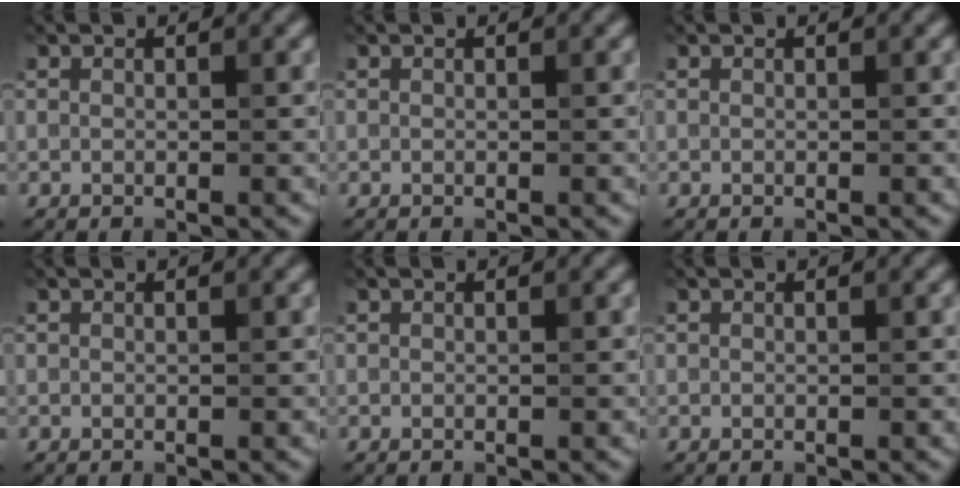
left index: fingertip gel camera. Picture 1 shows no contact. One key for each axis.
{"total": 0.0}
{"total": 0.0}
{"total": 0.0}
{"total": 0.0}
{"total": 0.0}